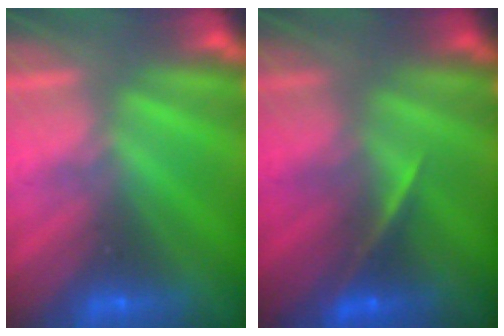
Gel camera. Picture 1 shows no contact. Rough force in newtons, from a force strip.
{"total": 2.1}